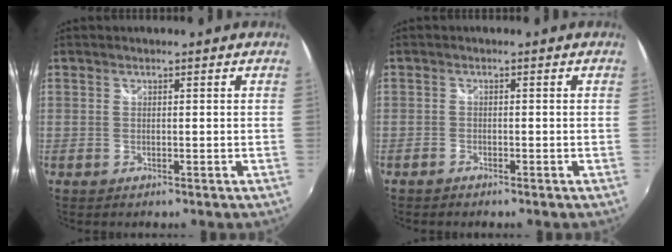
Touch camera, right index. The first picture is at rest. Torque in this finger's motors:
{"motor_torque": [-0.01, 0.00, 0.03, 0.00]}